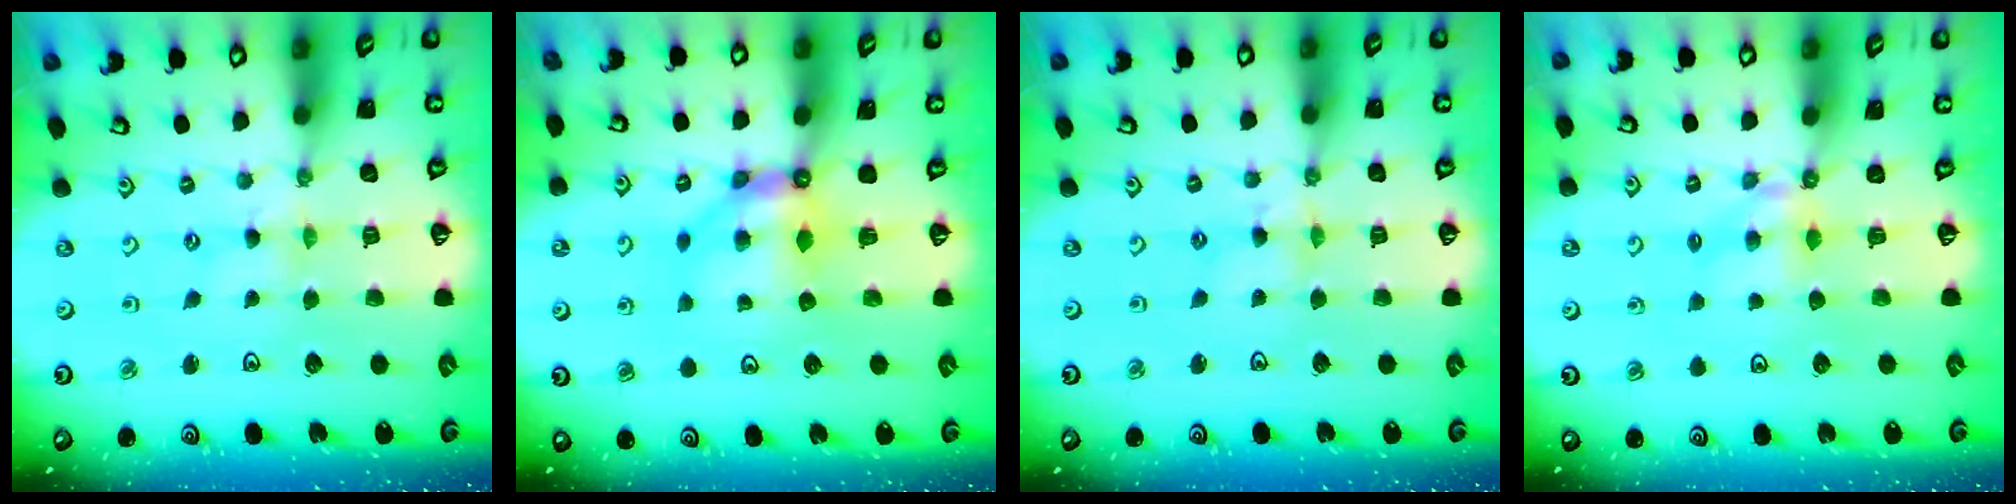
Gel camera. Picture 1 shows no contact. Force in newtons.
{"total": 6.4, "press": 6.4, "slide": 0.6}
{"total": 3.9, "press": 3.9, "slide": 0.3}
{"total": 5.4, "press": 5.4, "slide": 0.3}